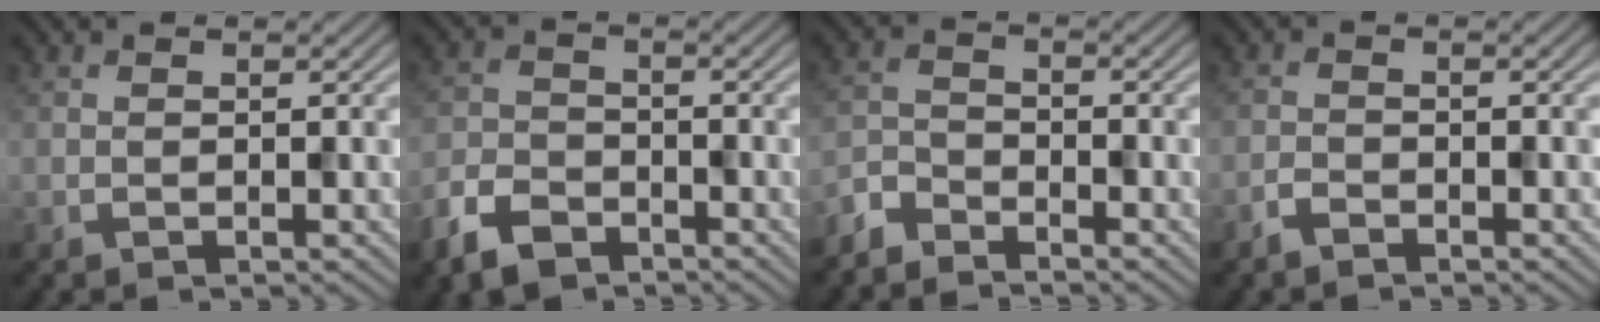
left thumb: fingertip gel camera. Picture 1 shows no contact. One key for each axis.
{"total": 5.6, "fx": -4.1, "fy": 2.9, "fz": 2.5, "tx": -0.058, "ty": -0.008, "tz": -0.092}
{"total": 3.9, "fx": -3.6, "fy": 1.1, "fz": 1.0, "tx": -0.024, "ty": -0.008, "tz": -0.090}
{"total": 1.7, "fx": -1.5, "fy": 0.6, "fz": 0.7, "tx": -0.016, "ty": 0.000, "tz": -0.035}